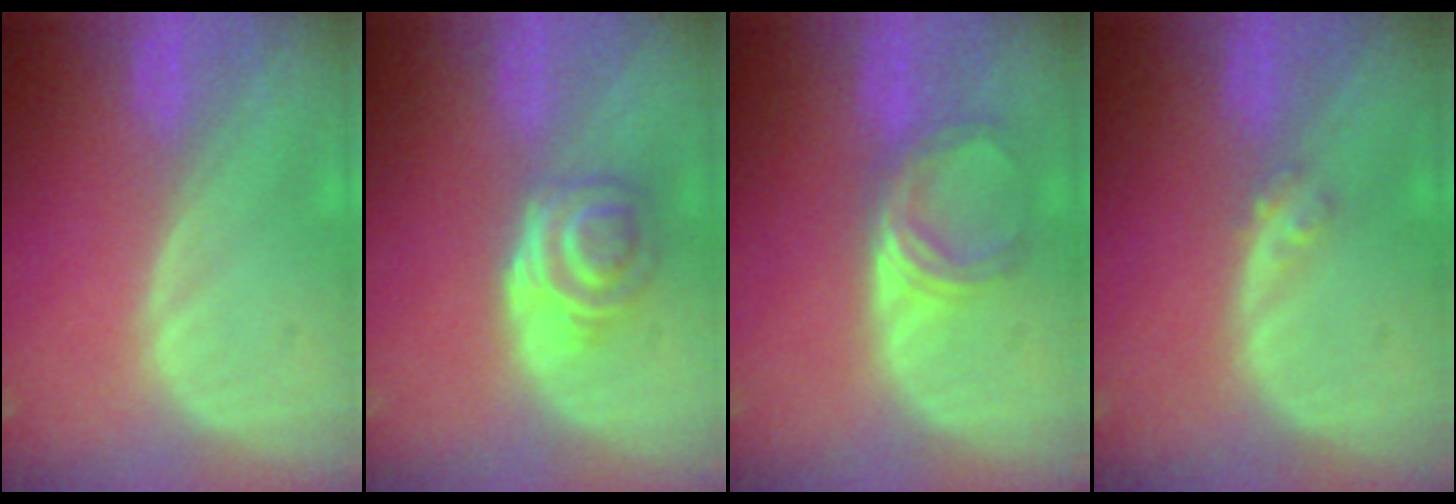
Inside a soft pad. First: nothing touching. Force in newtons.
{"total": 6.2, "press": 5.1, "slide": 3.6}
{"total": 5.1, "press": 4.5, "slide": 2.3}
{"total": 1.6, "press": 1.4, "slide": 0.8}